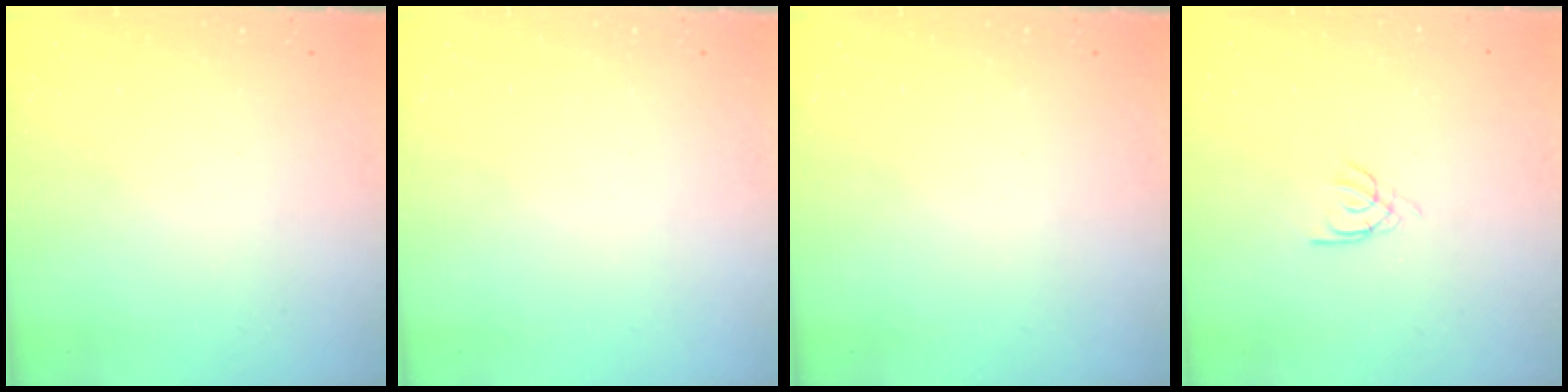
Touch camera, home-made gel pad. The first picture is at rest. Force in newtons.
{"total": 0.0}
{"total": 0.0}
{"total": 2.1, "press": 2.1, "slide": 0.2}